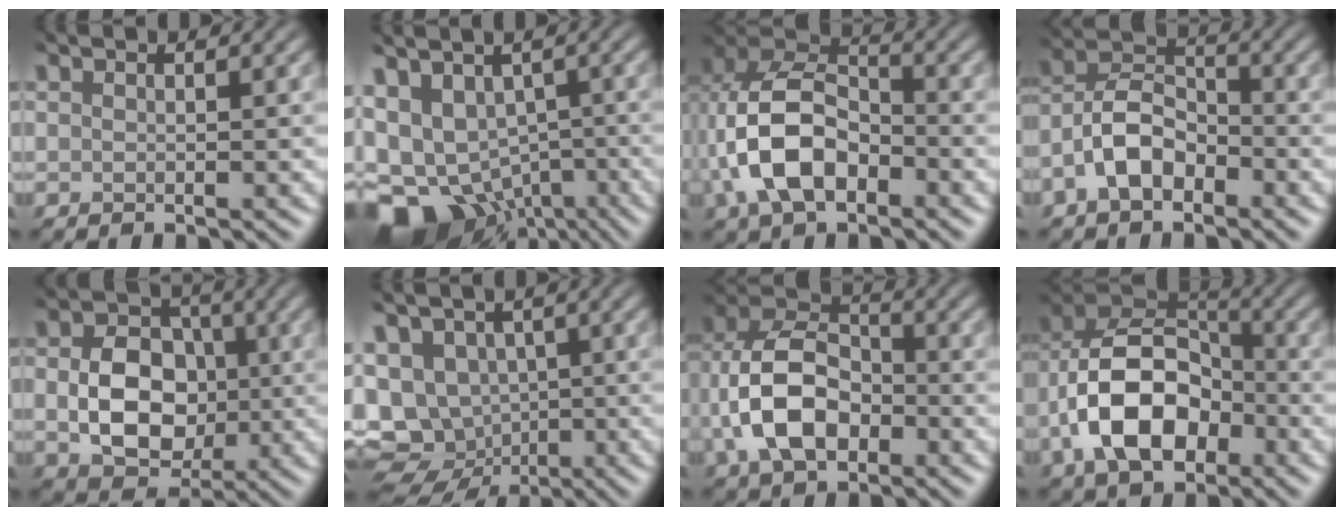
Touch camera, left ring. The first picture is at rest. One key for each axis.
{"total": 10.6, "fx": -2.9, "fy": 7.9, "fz": 6.5, "tx": -0.121, "ty": -0.028, "tz": -0.017}
{"total": 8.1, "fx": -3.4, "fy": 4.9, "fz": 5.4, "tx": -0.121, "ty": 0.004, "tz": -0.068}
{"total": 4.8, "fx": -3.4, "fy": 2.5, "fz": 2.3, "tx": -0.048, "ty": 0.006, "tz": -0.066}
{"total": 6.8, "fx": -1.7, "fy": 5.2, "fz": 4.0, "tx": -0.076, "ty": -0.010, "tz": -0.023}
{"total": 12.6, "fx": -2.8, "fy": 10.7, "fz": 6.1, "tx": -0.146, "ty": -0.020, "tz": -0.034}
{"total": 7.9, "fx": -3.0, "fy": 5.2, "fz": 5.2, "tx": -0.112, "ty": 0.004, "tz": -0.059}
{"total": 9.6, "fx": -4.1, "fy": 6.0, "fz": 6.2, "tx": -0.119, "ty": 0.009, "tz": -0.080}